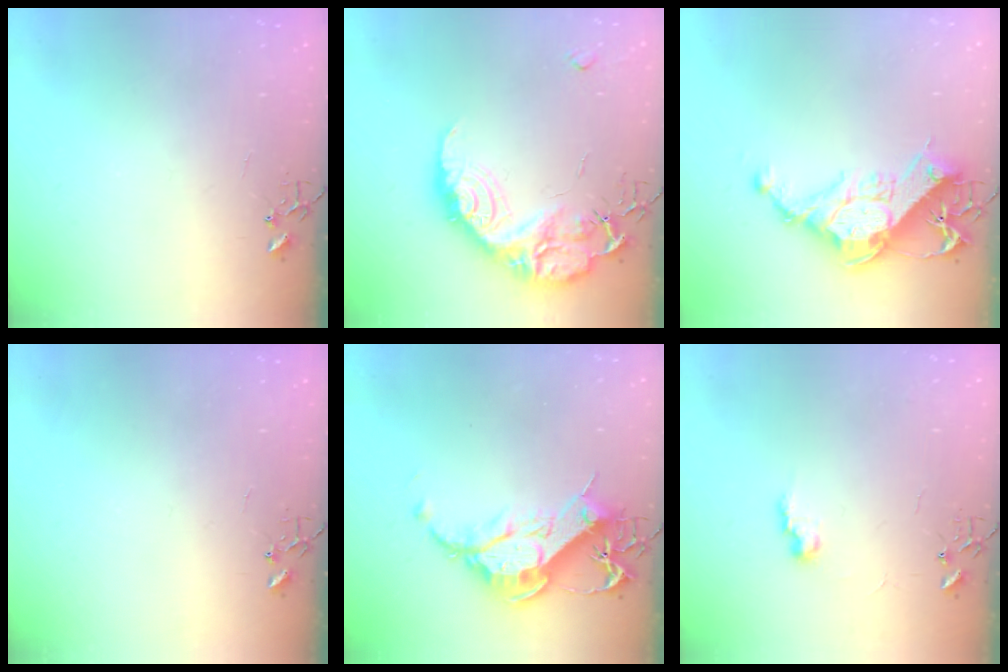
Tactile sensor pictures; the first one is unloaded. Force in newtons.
{"total": 20.8, "press": 20.8, "slide": 1.1}
{"total": 15.4, "press": 15.3, "slide": 1.6}
{"total": 0.0}
{"total": 14.3, "press": 14.2, "slide": 1.5}
{"total": 7.5, "press": 7.5, "slide": 0.5}